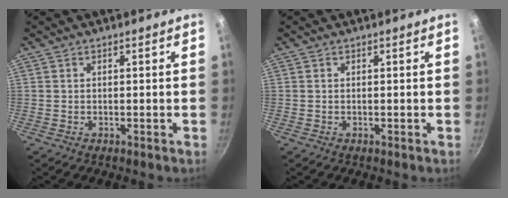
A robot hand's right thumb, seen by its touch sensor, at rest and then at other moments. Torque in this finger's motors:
{"motor_torque": [0.00, 0.25, 0.15, -0.29, -0.02]}